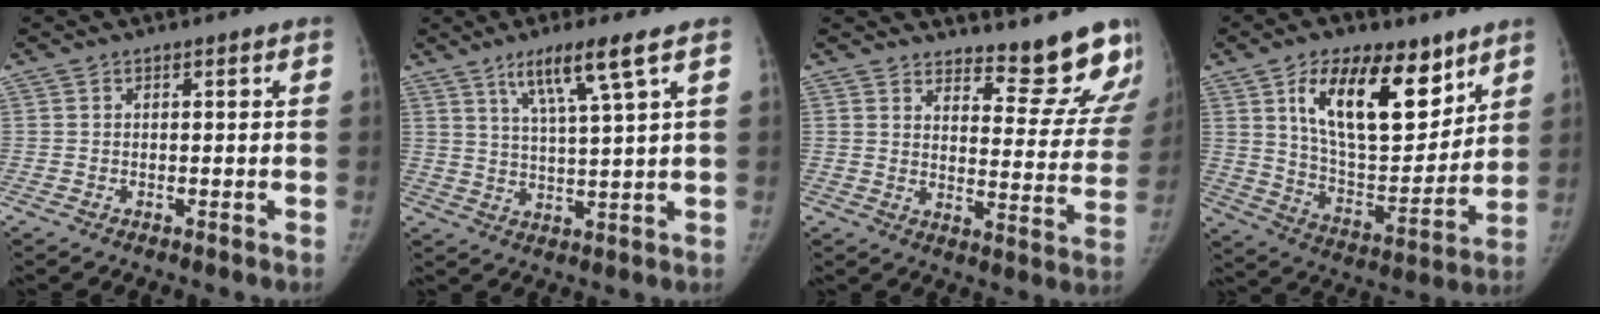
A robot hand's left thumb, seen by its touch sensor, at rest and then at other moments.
{"total": 8.8, "force": [4.9, -0.2, 7.2], "torque": [-0.135, -0.024, 0.095]}
{"total": 15.9, "force": [14.1, 4.3, 6.0], "torque": [-0.026, -0.134, 0.167]}
{"total": 20.5, "force": [10.4, 10.0, 14.5], "torque": [-0.184, -0.057, 0.185]}